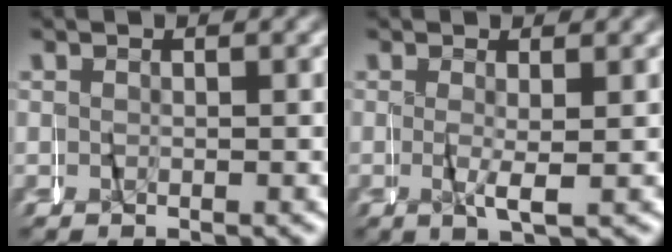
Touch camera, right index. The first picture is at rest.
{"total": 2.0, "force": [-0.3, -0.4, 1.9], "torque": [-0.038, -0.003, -0.002]}